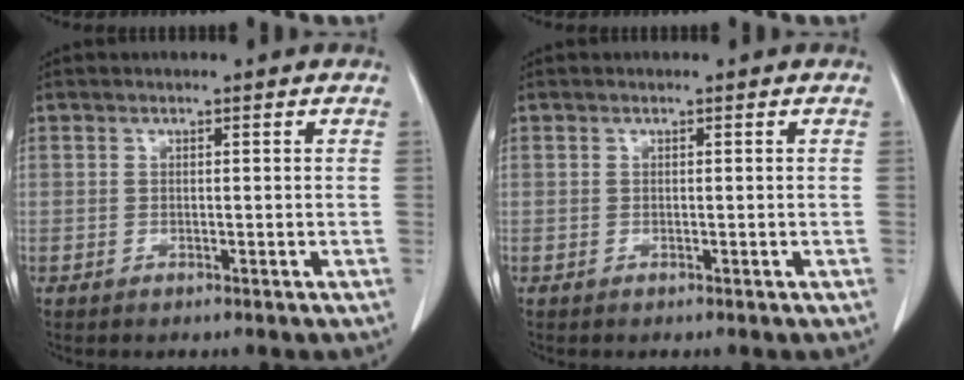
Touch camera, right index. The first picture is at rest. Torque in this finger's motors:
{"motor_torque": [0.00, 0.00, 0.00, 0.00]}